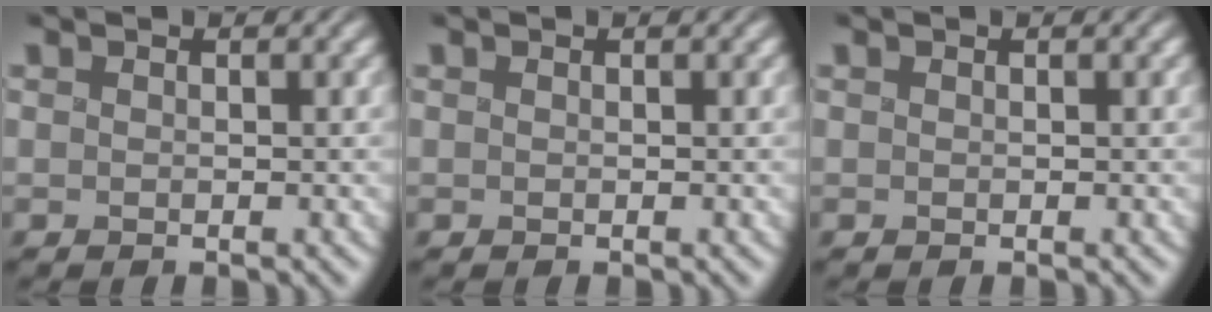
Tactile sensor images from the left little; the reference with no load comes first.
{"total": 0.0}
{"total": 0.0}